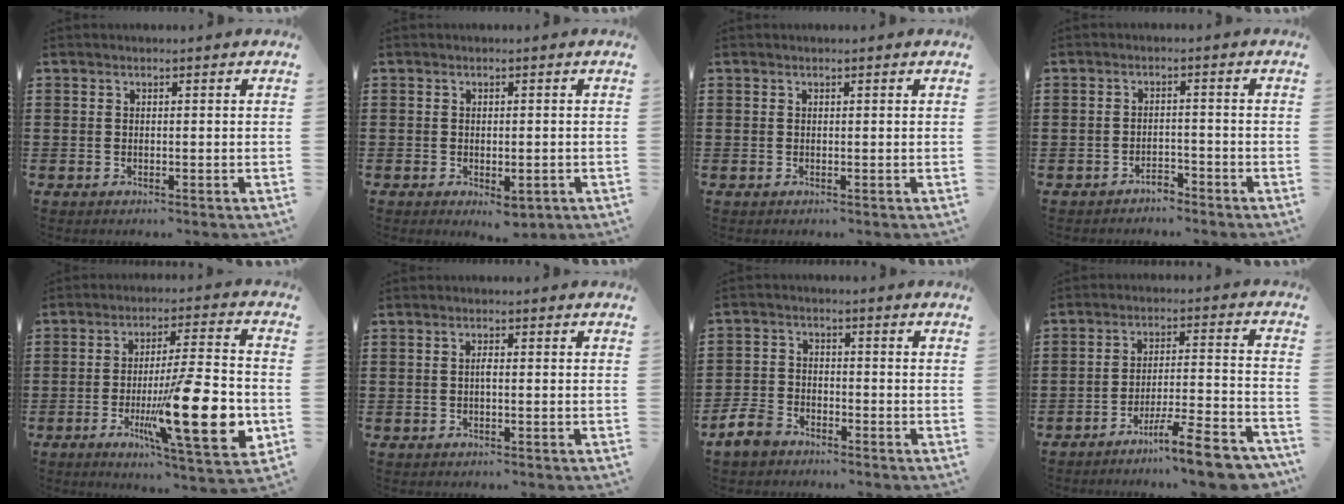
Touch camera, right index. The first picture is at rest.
{"total": 2.0, "force": [-1.2, 1.0, 1.3], "torque": [-0.023, 0.001, -0.023]}
{"total": 0.0}
{"total": 2.4, "force": [-2.3, 0.5, 0.2], "torque": [-0.011, 0.003, -0.049]}
{"total": 18.4, "force": [-5.0, 3.7, 17.4], "torque": [-0.291, -0.007, -0.069]}
{"total": 1.2, "force": [-0.2, 0.2, 1.1], "torque": [-0.023, -0.002, -0.004]}
{"total": 7.5, "force": [-6.4, 3.2, 2.4], "torque": [-0.077, 0.015, -0.133]}
{"total": 10.4, "force": [-8.4, 0.7, 6.1], "torque": [-0.092, 0.017, -0.157]}